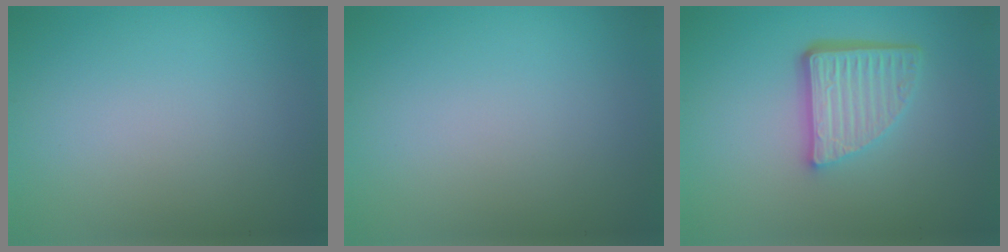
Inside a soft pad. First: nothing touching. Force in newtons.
{"total": 0.0}
{"total": 5.4, "press": 3.7, "slide": 3.9}